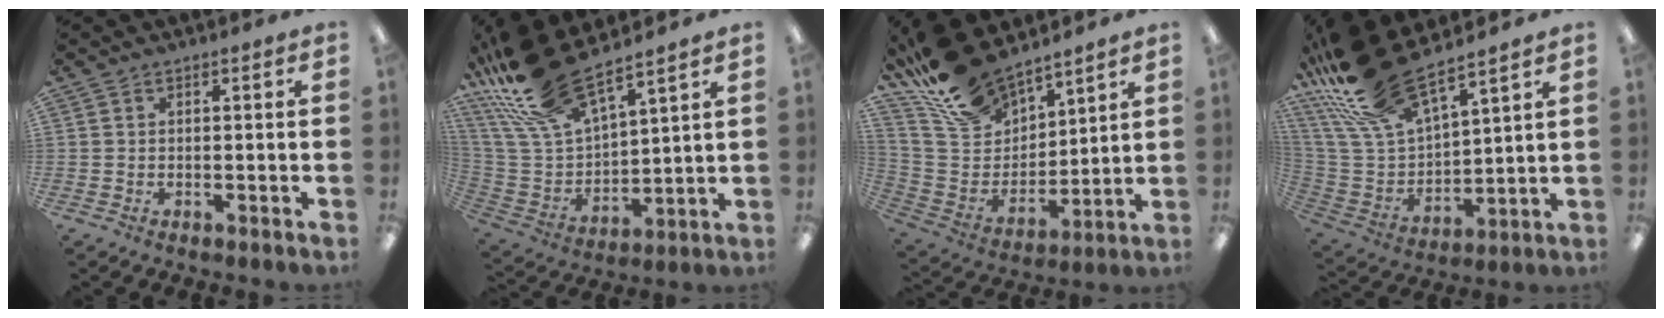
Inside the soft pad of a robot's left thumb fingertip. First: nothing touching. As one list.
[{"total": 21.3, "force": [16.8, 6.5, 11.3], "torque": [-0.251, -0.091, 0.304]}, {"total": 17.7, "force": [15.0, 7.2, 5.9], "torque": [-0.147, -0.094, 0.282]}, {"total": 22.3, "force": [17.6, 6.8, 11.8], "torque": [-0.253, -0.098, 0.315]}]